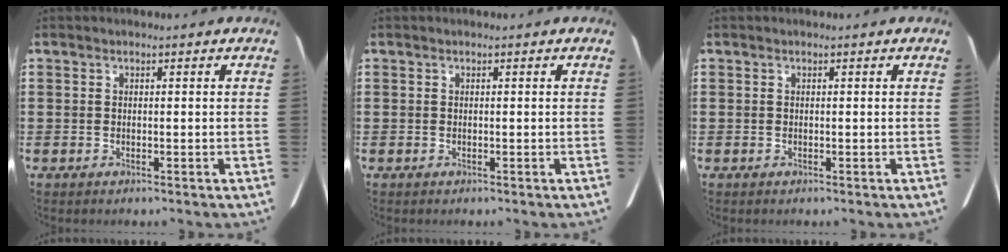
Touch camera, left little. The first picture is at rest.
{"total": 0.0}
{"total": 0.0}